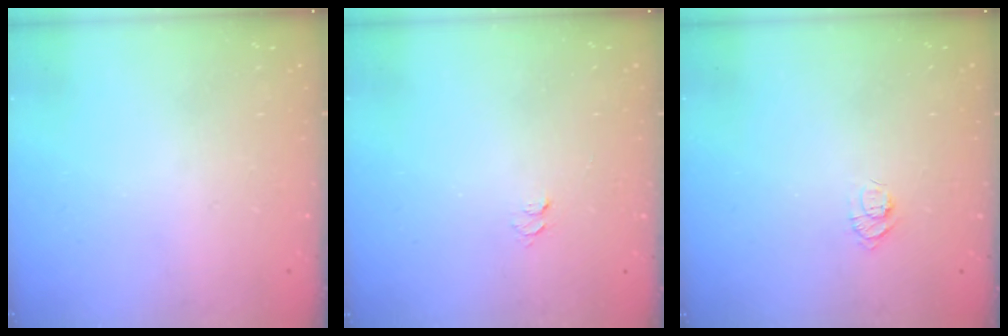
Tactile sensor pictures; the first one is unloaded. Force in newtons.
{"total": 3.6, "press": 3.6, "slide": 0.4}
{"total": 4.7, "press": 4.7, "slide": 0.5}